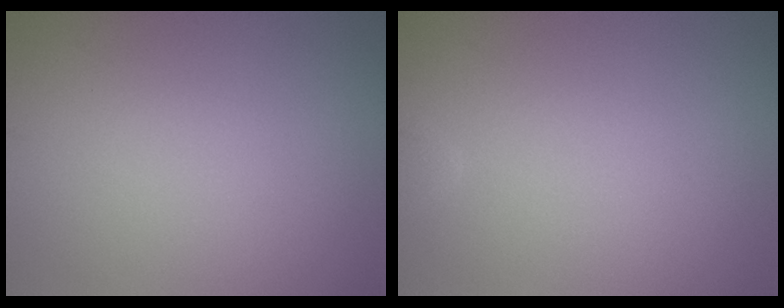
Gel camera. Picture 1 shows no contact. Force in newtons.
{"total": 0.8, "press": 0.8, "slide": 0.1}